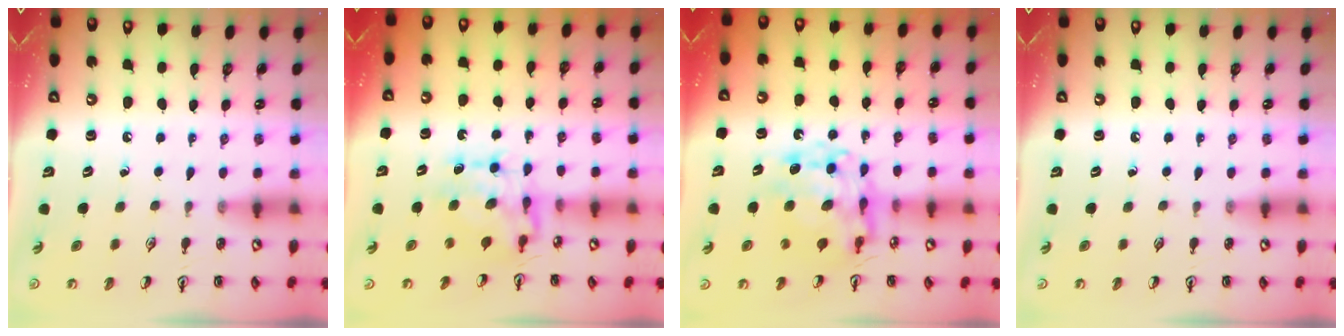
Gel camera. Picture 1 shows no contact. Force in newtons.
{"total": 7.7, "press": 7.7, "slide": 0.5}
{"total": 11.6, "press": 11.6, "slide": 1.1}
{"total": 0.0}